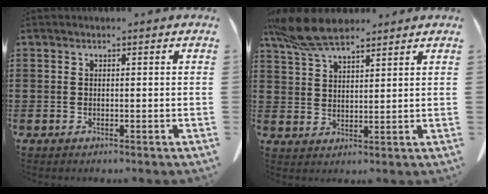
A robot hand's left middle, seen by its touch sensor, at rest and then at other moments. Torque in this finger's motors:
{"motor_torque": [0.89, 0.27, 0.27, 0.14]}